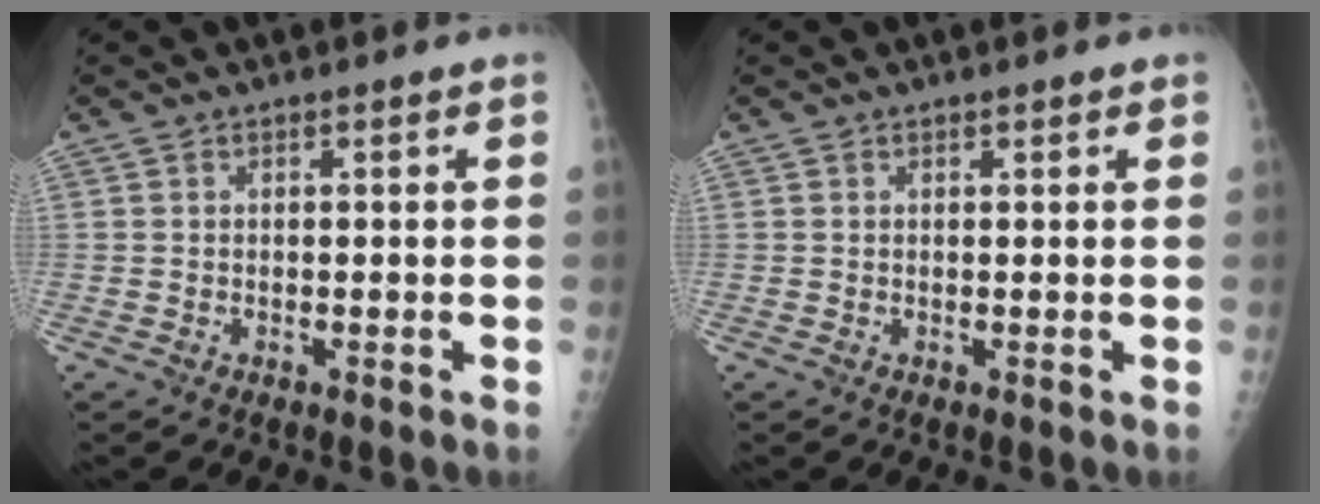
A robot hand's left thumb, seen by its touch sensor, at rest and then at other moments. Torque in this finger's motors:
{"motor_torque": [-0.34, -0.10, -0.18, -0.09, -0.06]}